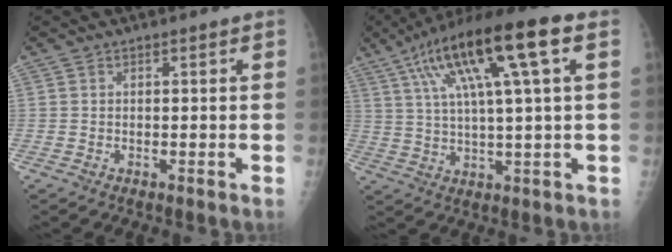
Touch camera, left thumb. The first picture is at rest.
{"total": 18.5, "force": [7.1, 3.1, 16.8], "torque": [-0.302, 0.019, 0.116]}